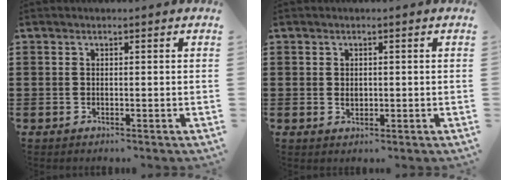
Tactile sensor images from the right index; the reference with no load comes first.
{"total": 1.1, "force": [0.1, 0.8, 0.7], "torque": [-0.016, 0.007, 0.001]}